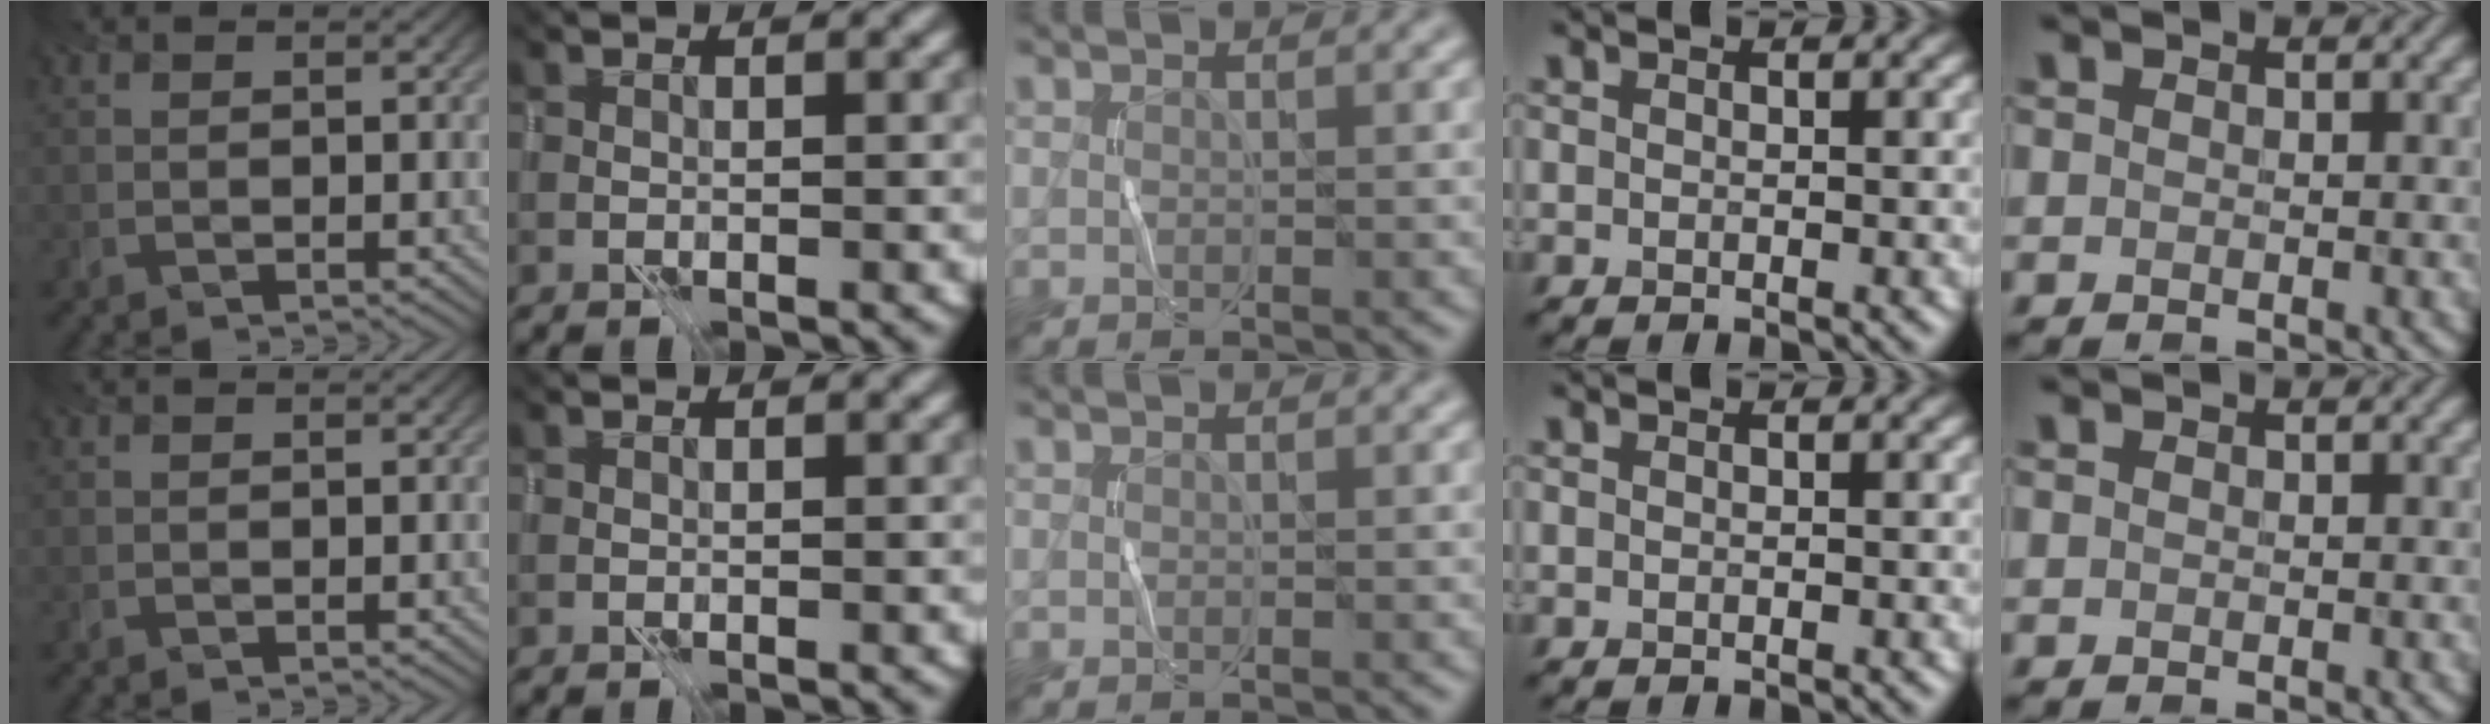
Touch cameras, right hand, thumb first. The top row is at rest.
{}